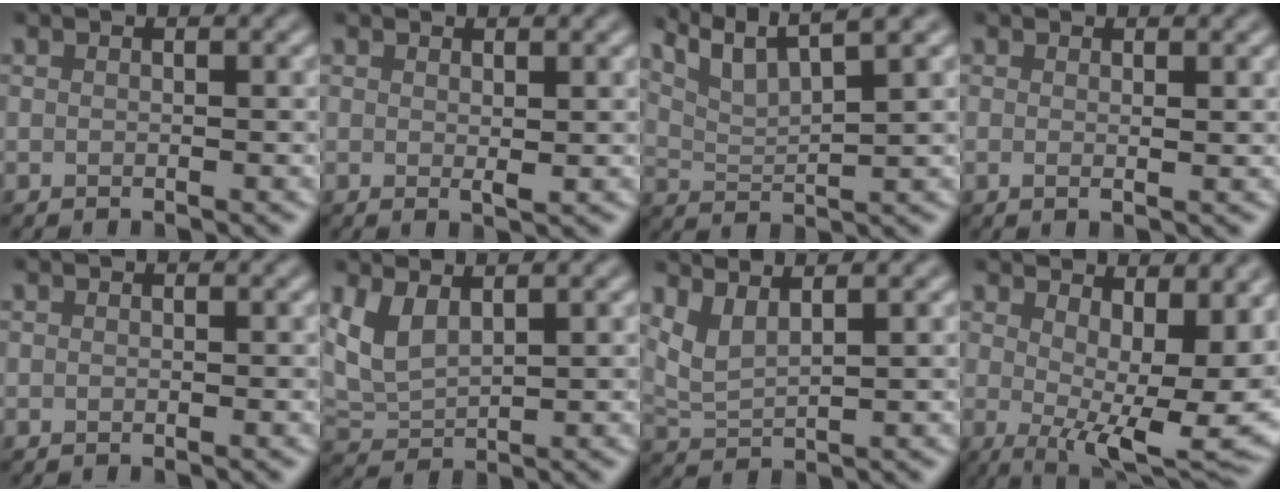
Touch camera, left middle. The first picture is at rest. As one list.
[{"total": 0.8, "force": [0.4, 0.0, 0.7], "torque": [-0.012, -0.003, 0.007]}, {"total": 6.6, "force": [5.2, 1.1, 3.9], "torque": [-0.072, 0.018, 0.082]}, {"total": 1.3, "force": [0.2, 0.3, 1.2], "torque": [-0.016, -0.001, 0.001]}, {"total": 0.0}, {"total": 3.4, "force": [1.6, 1.5, 2.5], "torque": [-0.064, 0.001, 0.036]}, {"total": 2.7, "force": [2.0, 0.5, 1.8], "torque": [-0.042, -0.001, 0.048]}, {"total": 12.2, "force": [2.0, 4.9, 11.0], "torque": [-0.128, -0.015, 0.056]}]